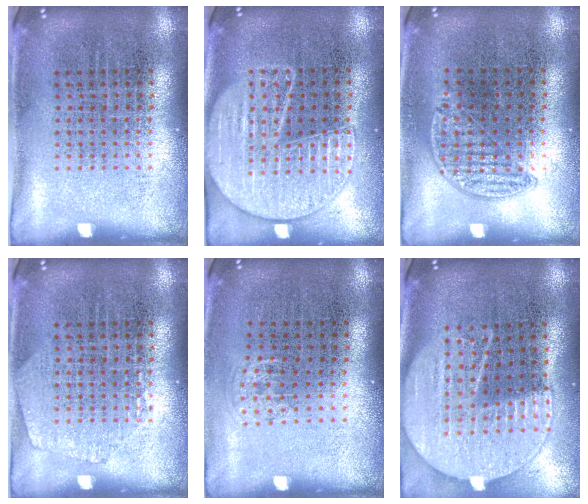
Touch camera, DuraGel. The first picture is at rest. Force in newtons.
{"total": 1.9, "press": 1.9, "slide": 0.2}
{"total": 0.8, "press": 0.6, "slide": 0.5}
{"total": 1.0, "press": 1.0, "slide": 0.1}
{"total": 0.6, "press": 0.5, "slide": 0.3}
{"total": 2.0, "press": 1.7, "slide": 1.0}